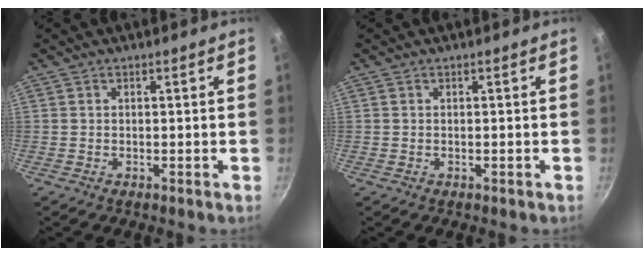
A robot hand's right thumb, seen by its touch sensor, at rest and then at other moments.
{"total": 0.0}